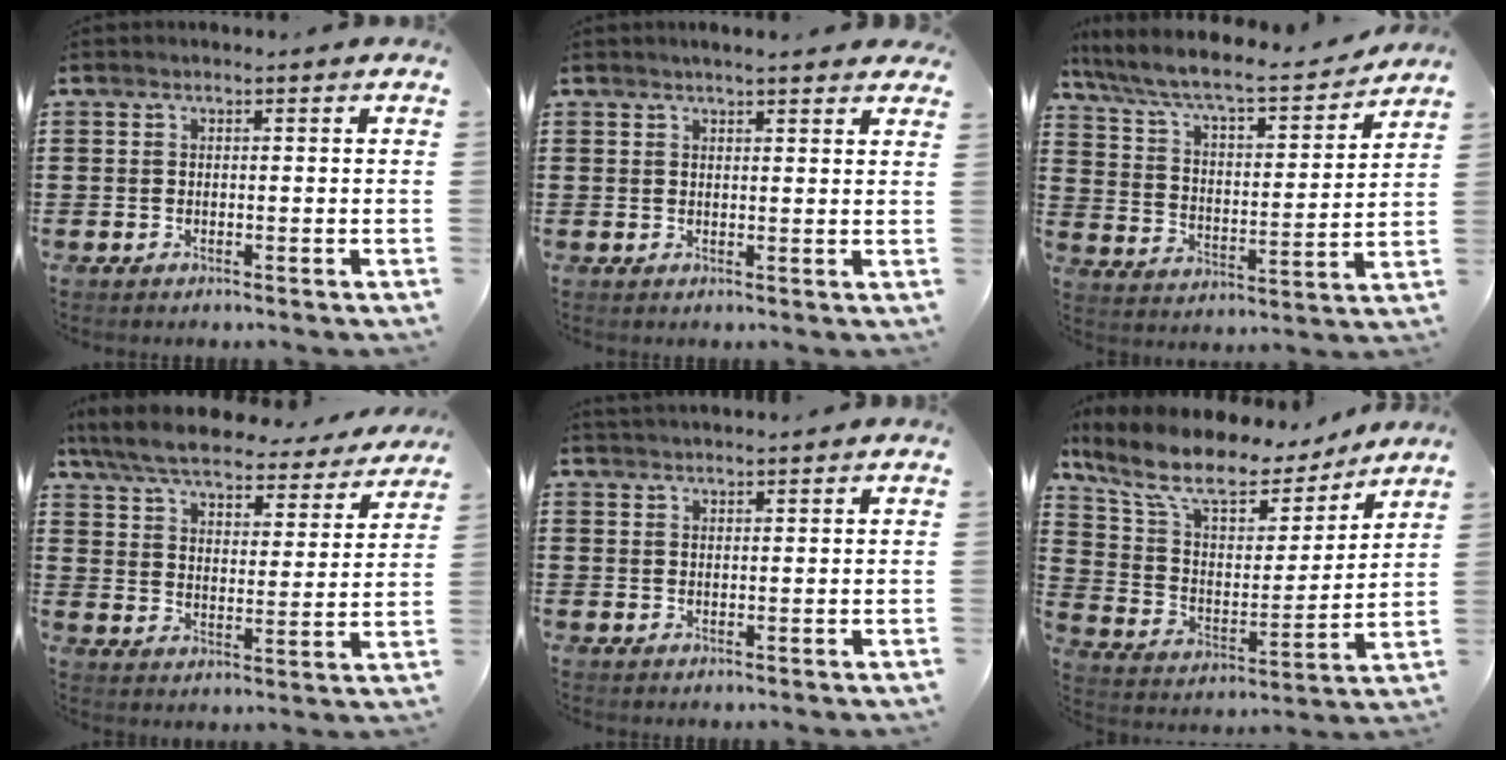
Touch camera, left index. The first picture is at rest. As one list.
[{"total": 1.7, "force": [1.6, 0.1, 0.4], "torque": [-0.012, 0.002, 0.031]}, {"total": 7.0, "force": [6.1, 0.8, 3.2], "torque": [-0.090, -0.045, 0.097]}, {"total": 6.6, "force": [6.1, 0.9, 2.3], "torque": [-0.074, -0.037, 0.104]}, {"total": 1.3, "force": [1.3, 0.0, -0.1], "torque": [-0.001, 0.002, 0.027]}, {"total": 10.4, "force": [7.8, 3.8, 5.8], "torque": [-0.141, -0.047, 0.130]}]